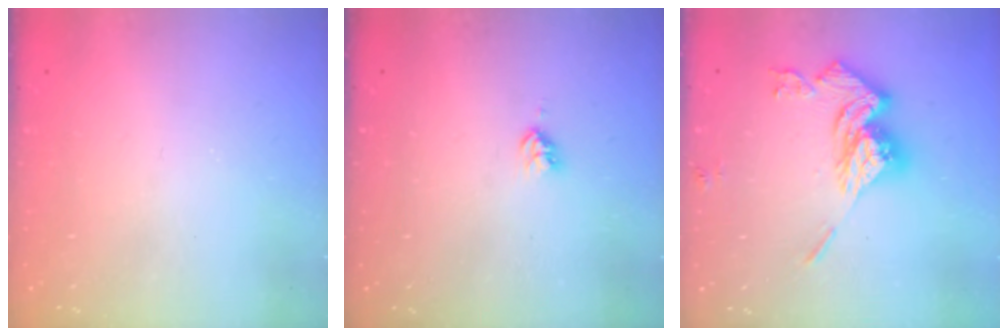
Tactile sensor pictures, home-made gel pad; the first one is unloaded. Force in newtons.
{"total": 2.8, "press": 2.8, "slide": 0.2}
{"total": 16.4, "press": 16.4, "slide": 1.7}